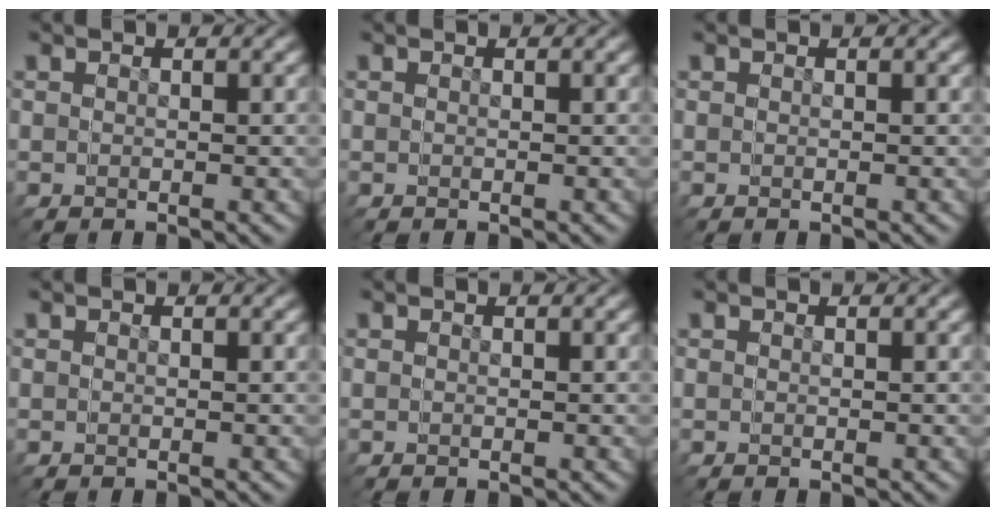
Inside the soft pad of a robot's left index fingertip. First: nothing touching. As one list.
[{"total": 0.0}, {"total": 0.0}, {"total": 0.0}, {"total": 0.0}, {"total": 0.0}]